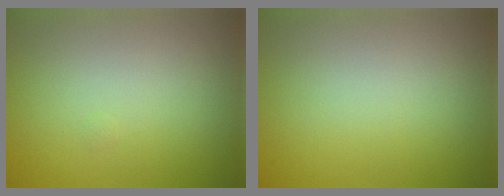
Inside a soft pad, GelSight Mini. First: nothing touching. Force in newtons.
{"total": 0.0}